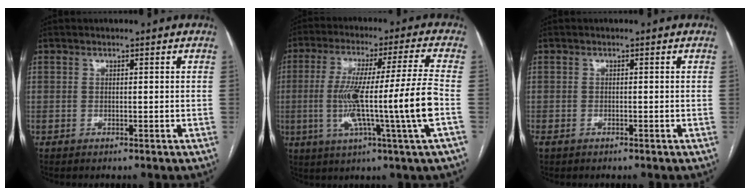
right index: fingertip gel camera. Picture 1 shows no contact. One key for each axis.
{"total": 16.2, "fx": -2.8, "fy": -1.9, "fz": 15.9, "tx": -0.287, "ty": -0.006, "tz": -0.052}
{"total": 1.1, "fx": -0.8, "fy": 0.6, "fz": 0.5, "tx": -0.014, "ty": -0.002, "tz": -0.010}